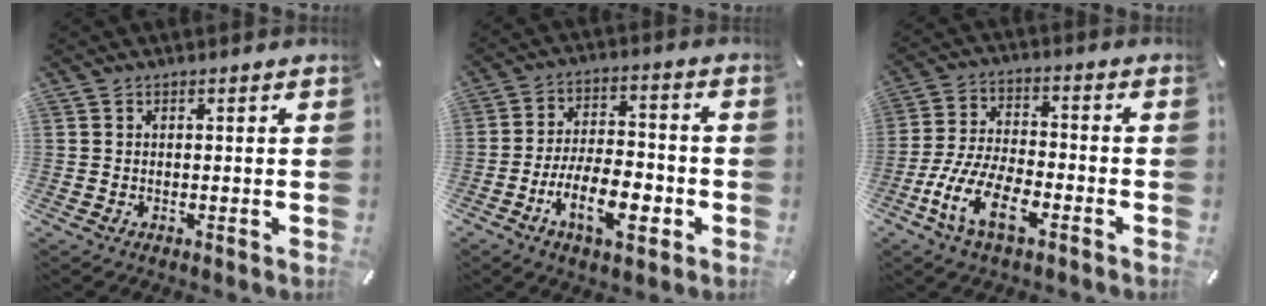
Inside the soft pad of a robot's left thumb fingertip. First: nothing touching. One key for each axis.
{"total": 14.4, "fx": -6.1, "fy": 7.2, "fz": 10.9, "tx": -0.204, "ty": 0.020, "tz": -0.109}
{"total": 12.6, "fx": -6.6, "fy": 6.2, "fz": 8.7, "tx": -0.195, "ty": 0.019, "tz": -0.127}